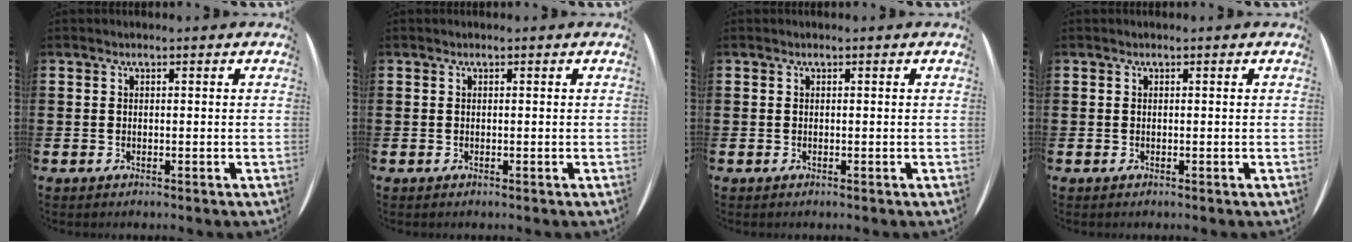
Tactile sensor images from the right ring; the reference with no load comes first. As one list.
[{"total": 0.0}, {"total": 0.0}, {"total": 0.0}]